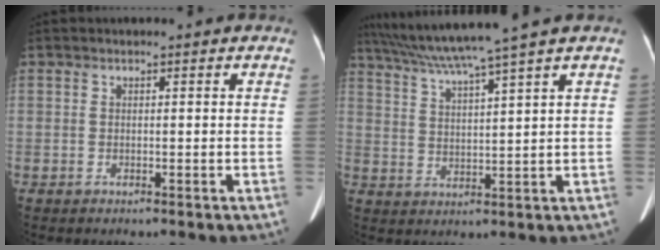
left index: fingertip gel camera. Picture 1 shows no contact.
{"total": 10.4, "force": [8.5, -2.5, 5.5], "torque": [-0.096, 0.009, 0.145]}